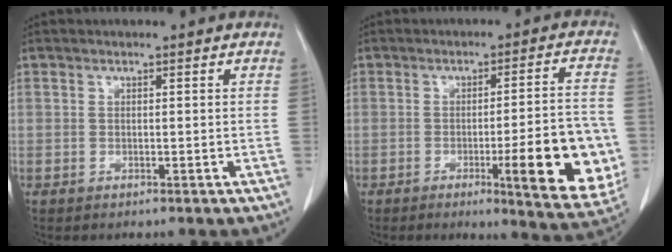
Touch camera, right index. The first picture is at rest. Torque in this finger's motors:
{"motor_torque": [1.24, -0.30, 0.81, 0.11]}